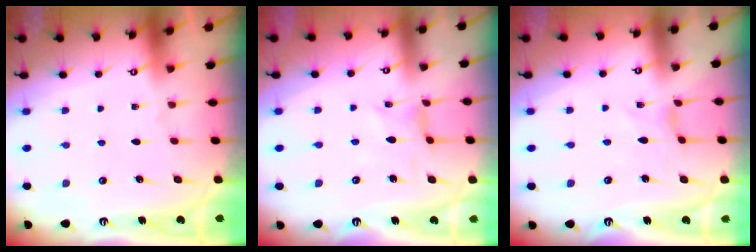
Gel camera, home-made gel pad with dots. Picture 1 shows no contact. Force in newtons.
{"total": 1.6, "press": 1.5, "slide": 0.3}
{"total": 0.0}